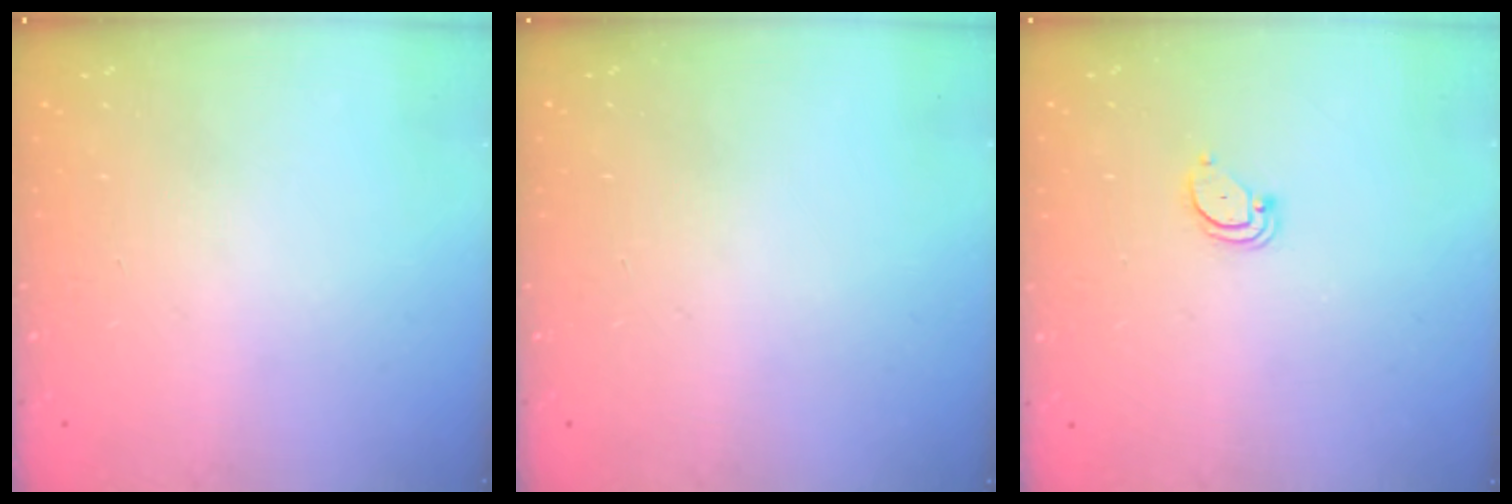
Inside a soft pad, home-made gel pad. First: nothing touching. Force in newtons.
{"total": 0.0}
{"total": 2.7, "press": 2.7, "slide": 0.2}